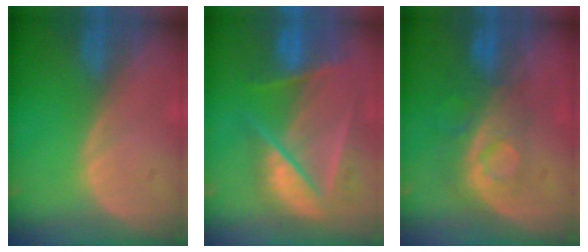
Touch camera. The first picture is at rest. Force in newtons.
{"total": 9.7, "press": 8.2, "slide": 5.1}
{"total": 8.3, "press": 7.1, "slide": 4.3}